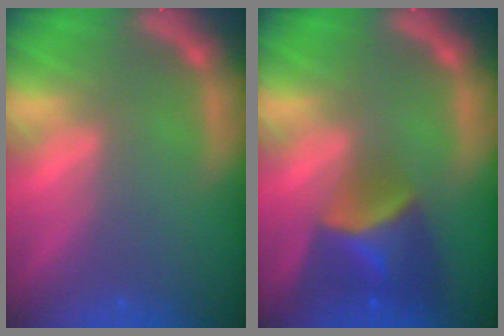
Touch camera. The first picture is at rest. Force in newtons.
{"total": 6.0}